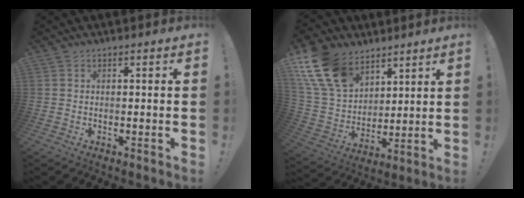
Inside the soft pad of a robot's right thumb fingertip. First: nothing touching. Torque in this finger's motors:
{"motor_torque": [0.76, 3.04, 0.51, 0.11, 0.31]}